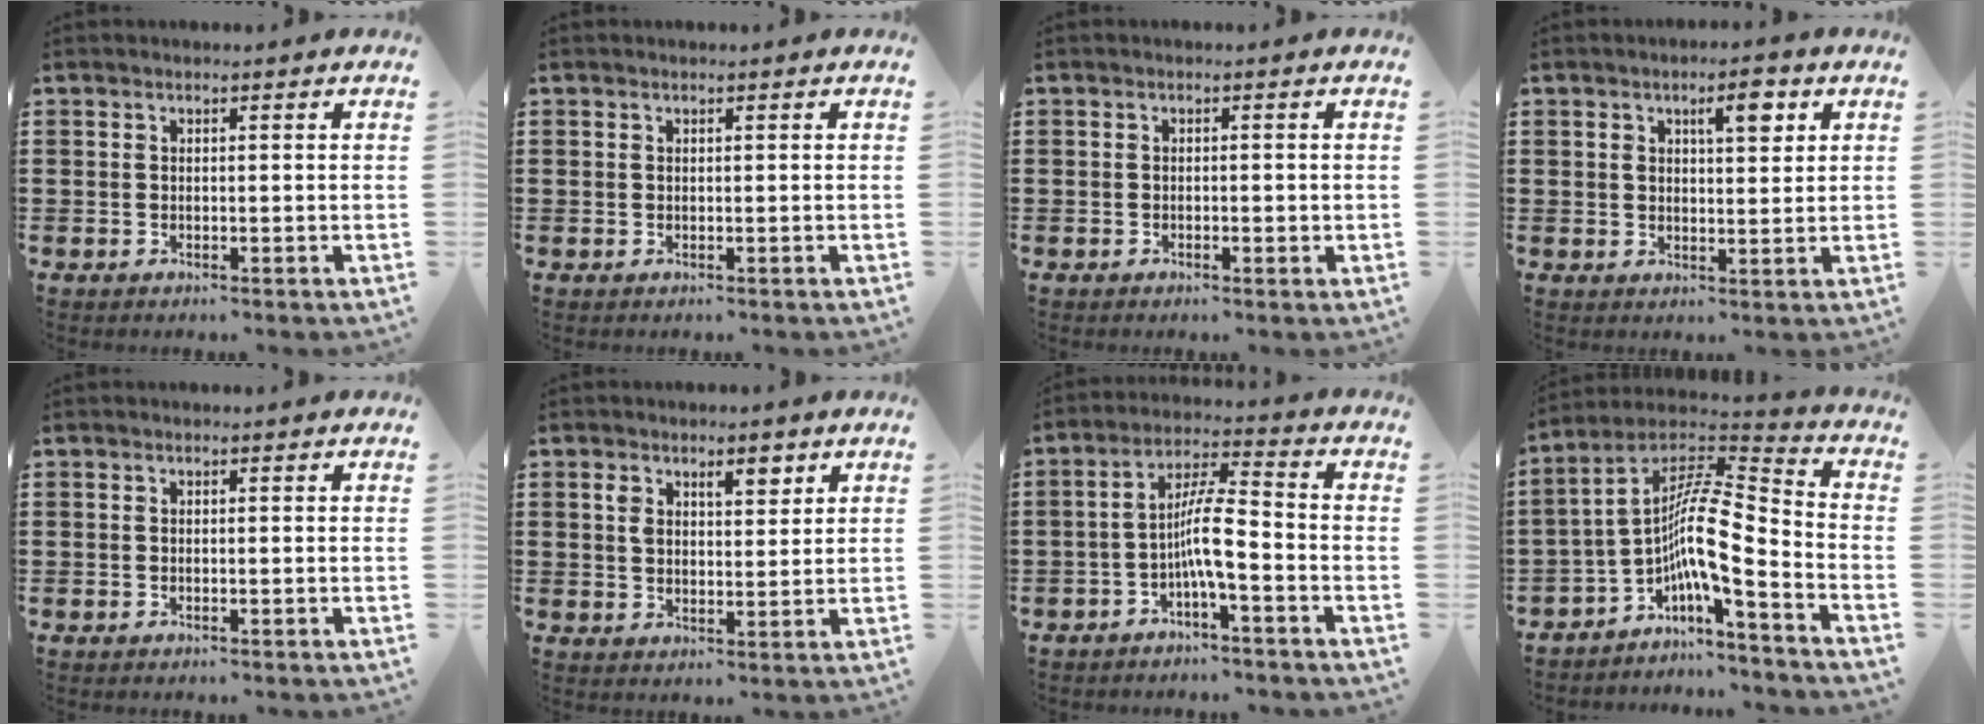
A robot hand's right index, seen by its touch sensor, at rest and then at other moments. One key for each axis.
{"total": 0.0}
{"total": 1.0, "fx": -0.3, "fy": 0.3, "fz": 0.9, "tx": -0.016, "ty": -0.003, "tz": -0.005}
{"total": 4.9, "fx": 2.2, "fy": 1.7, "fz": 4.0, "tx": -0.061, "ty": 0.002, "tz": 0.031}
{"total": 0.0}
{"total": 4.0, "fx": 2.1, "fy": 1.9, "fz": 2.8, "tx": -0.046, "ty": 0.002, "tz": 0.033}
{"total": 7.2, "fx": -2.3, "fy": 1.3, "fz": 6.7, "tx": -0.125, "ty": 0.004, "tz": -0.046}
{"total": 9.6, "fx": -3.3, "fy": 1.6, "fz": 8.9, "tx": -0.184, "ty": -0.028, "tz": -0.077}